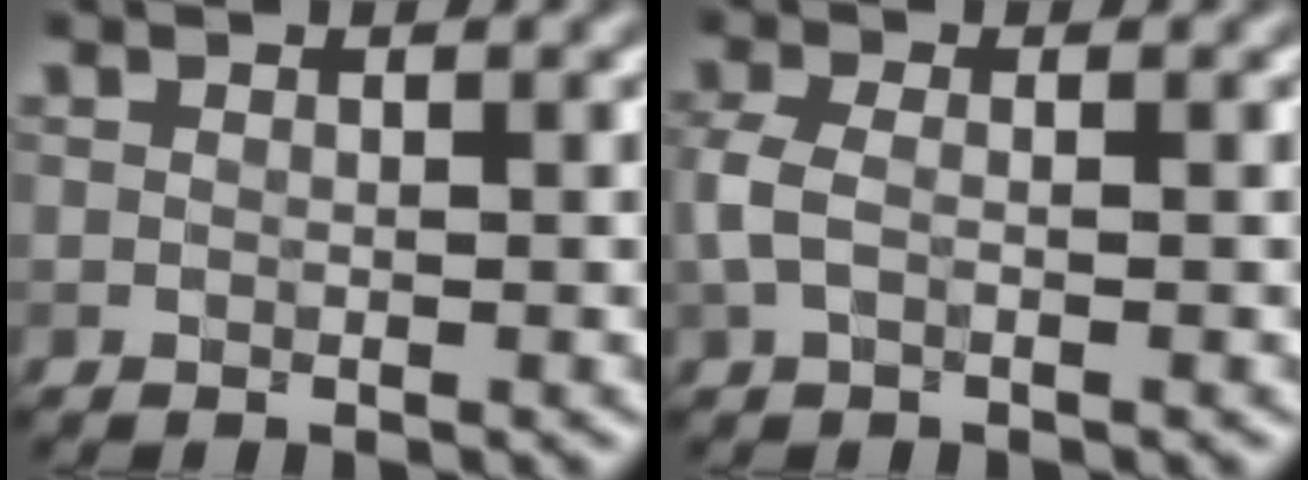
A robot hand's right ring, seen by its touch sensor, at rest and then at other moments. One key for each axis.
{"total": 2.4, "fx": -0.3, "fy": 1.2, "fz": 2.0, "tx": -0.052, "ty": 0.003, "tz": -0.012}